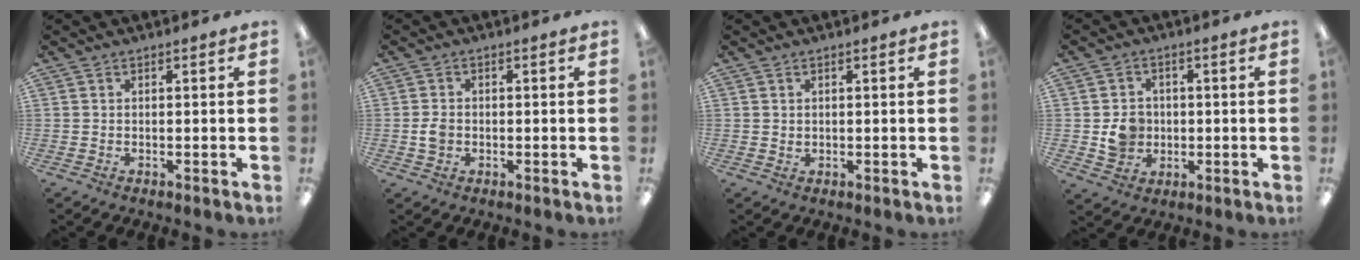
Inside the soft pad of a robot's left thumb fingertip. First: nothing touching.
{"total": 2.8, "force": [-0.5, 2.2, 1.7], "torque": [-0.030, 0.005, -0.008]}
{"total": 0.7, "force": [0.4, 0.6, 0.1], "torque": [-0.004, 0.002, 0.009]}
{"total": 6.2, "force": [-0.4, 5.7, 2.6], "torque": [-0.030, 0.007, -0.003]}